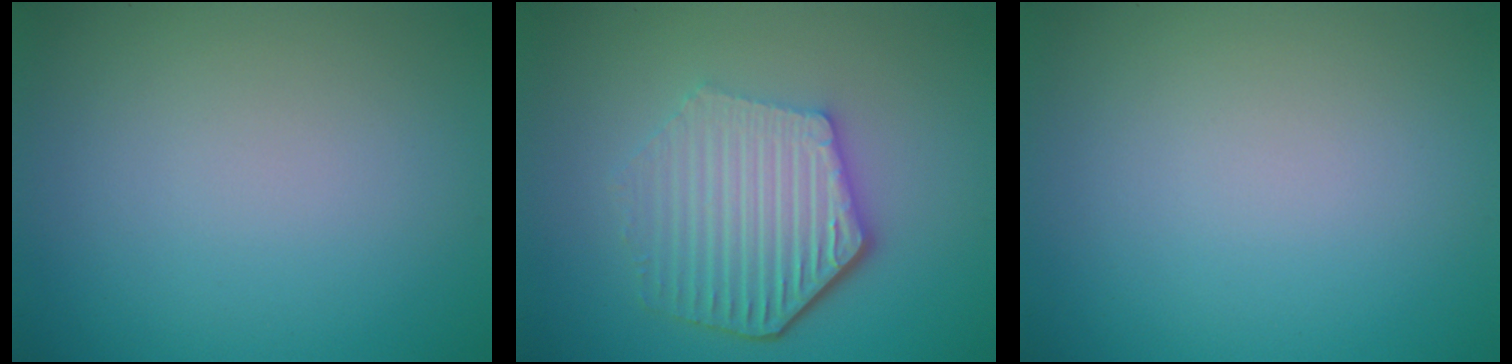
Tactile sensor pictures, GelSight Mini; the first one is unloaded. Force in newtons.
{"total": 6.1, "press": 4.5, "slide": 4.1}
{"total": 0.0}